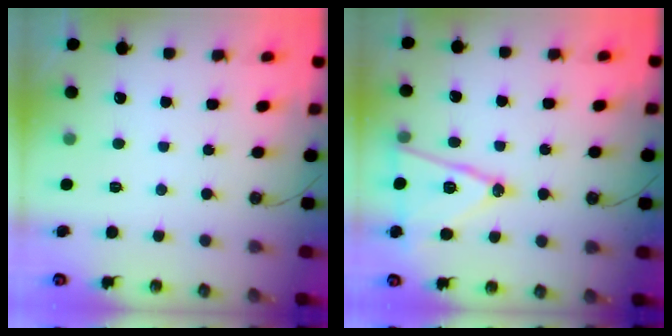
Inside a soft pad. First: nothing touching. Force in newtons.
{"total": 14.6, "press": 14.2, "slide": 3.4}